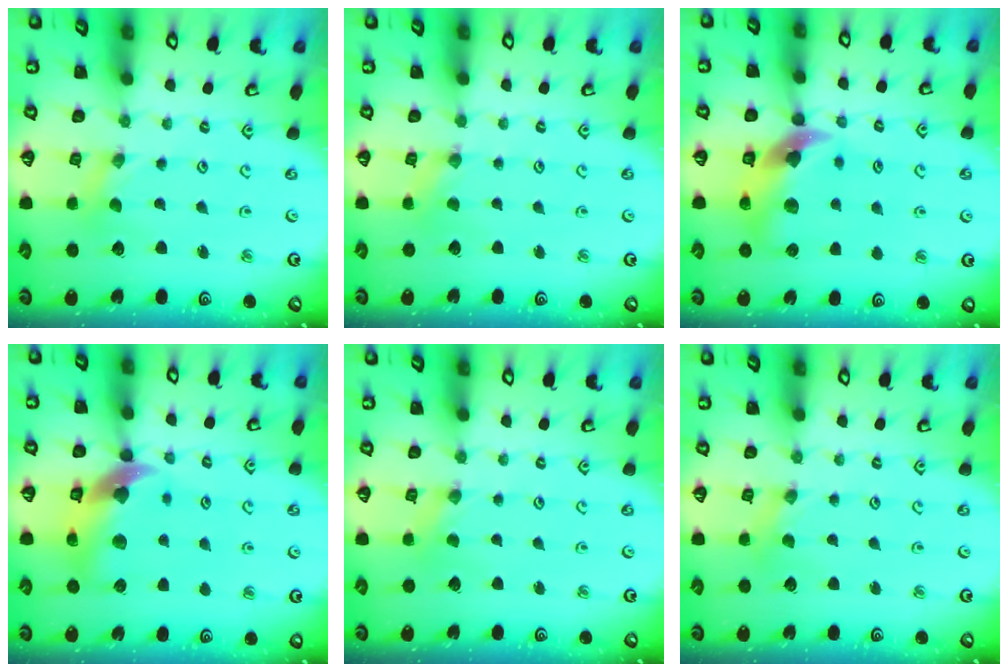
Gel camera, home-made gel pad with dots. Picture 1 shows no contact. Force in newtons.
{"total": 0.9, "press": 0.9, "slide": 0.2}
{"total": 12.8, "press": 12.6, "slide": 2.0}
{"total": 12.4, "press": 12.3, "slide": 1.6}
{"total": 0.0}
{"total": 1.6, "press": 1.6, "slide": 0.1}